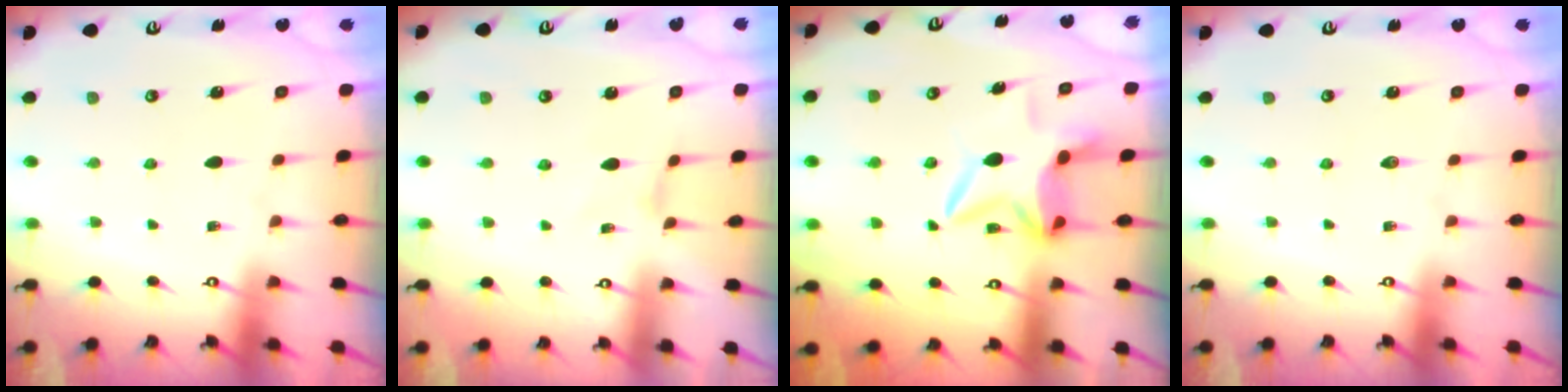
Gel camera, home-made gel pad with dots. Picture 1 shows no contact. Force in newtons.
{"total": 0.0}
{"total": 6.2, "press": 6.0, "slide": 1.5}
{"total": 0.0}